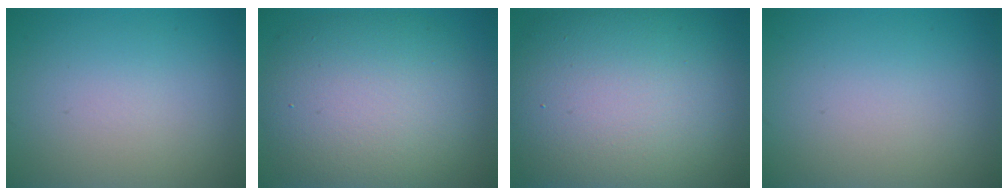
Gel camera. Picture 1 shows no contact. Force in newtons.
{"total": 10.5, "press": 10.5, "slide": 0.5}
{"total": 16.2, "press": 16.2, "slide": 0.6}
{"total": 0.0}